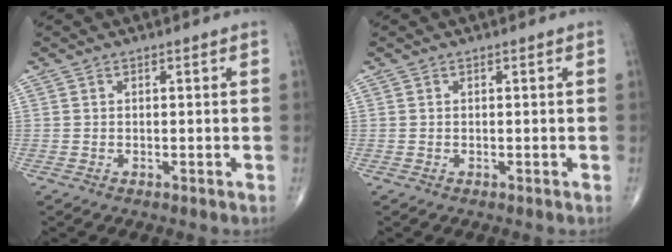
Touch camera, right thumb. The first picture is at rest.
{"total": 0.0}